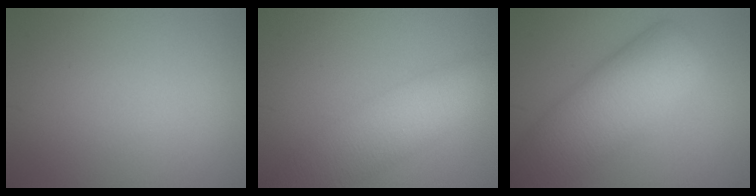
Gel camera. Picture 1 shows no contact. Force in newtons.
{"total": 7.0, "press": 6.9, "slide": 0.5}
{"total": 10.2, "press": 10.2, "slide": 0.3}